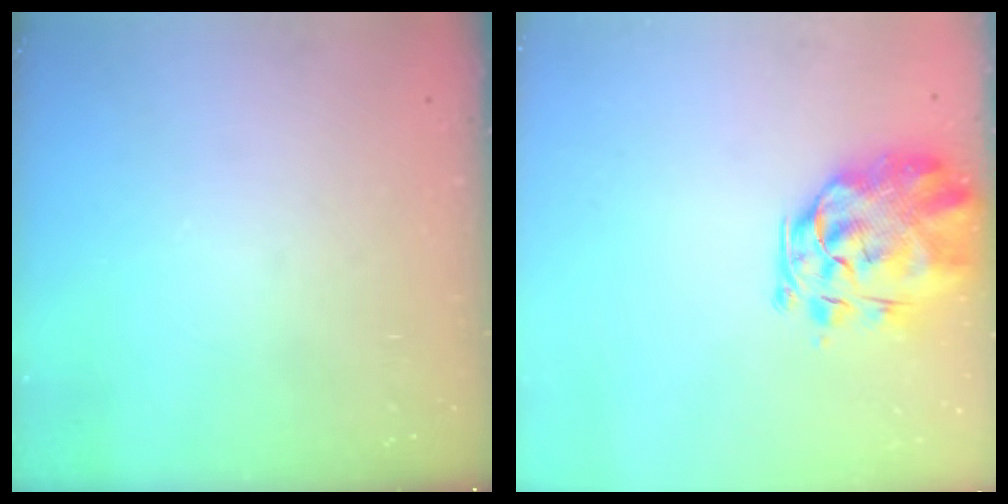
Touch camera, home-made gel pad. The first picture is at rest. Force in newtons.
{"total": 2.5, "press": 2.3, "slide": 1.0}